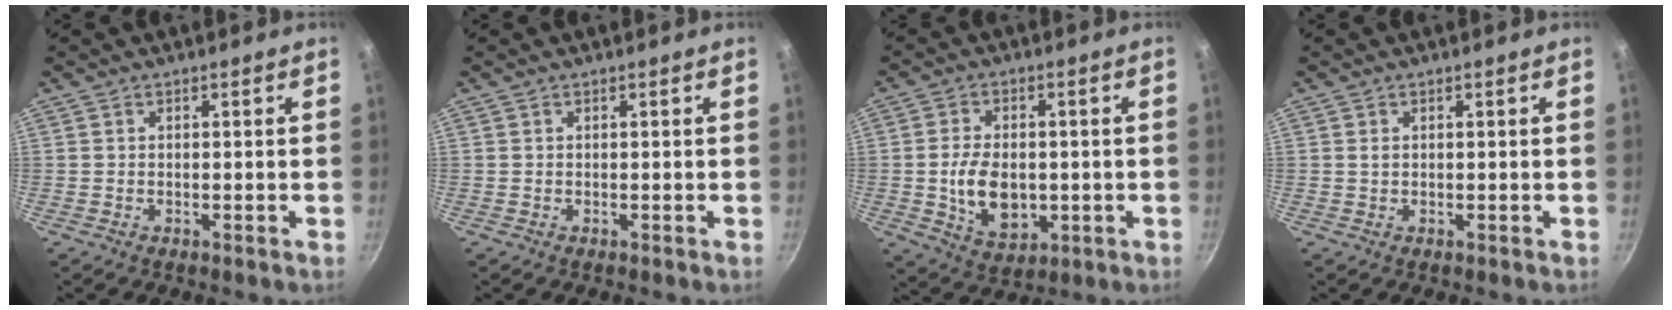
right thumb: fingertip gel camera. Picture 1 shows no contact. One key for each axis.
{"total": 0.0}
{"total": 10.5, "fx": -1.0, "fy": 6.9, "fz": 7.8, "tx": -0.121, "ty": -0.002, "tz": -0.008}
{"total": 0.7, "fx": 0.2, "fy": 0.5, "fz": 0.5, "tx": -0.007, "ty": 0.000, "tz": 0.003}